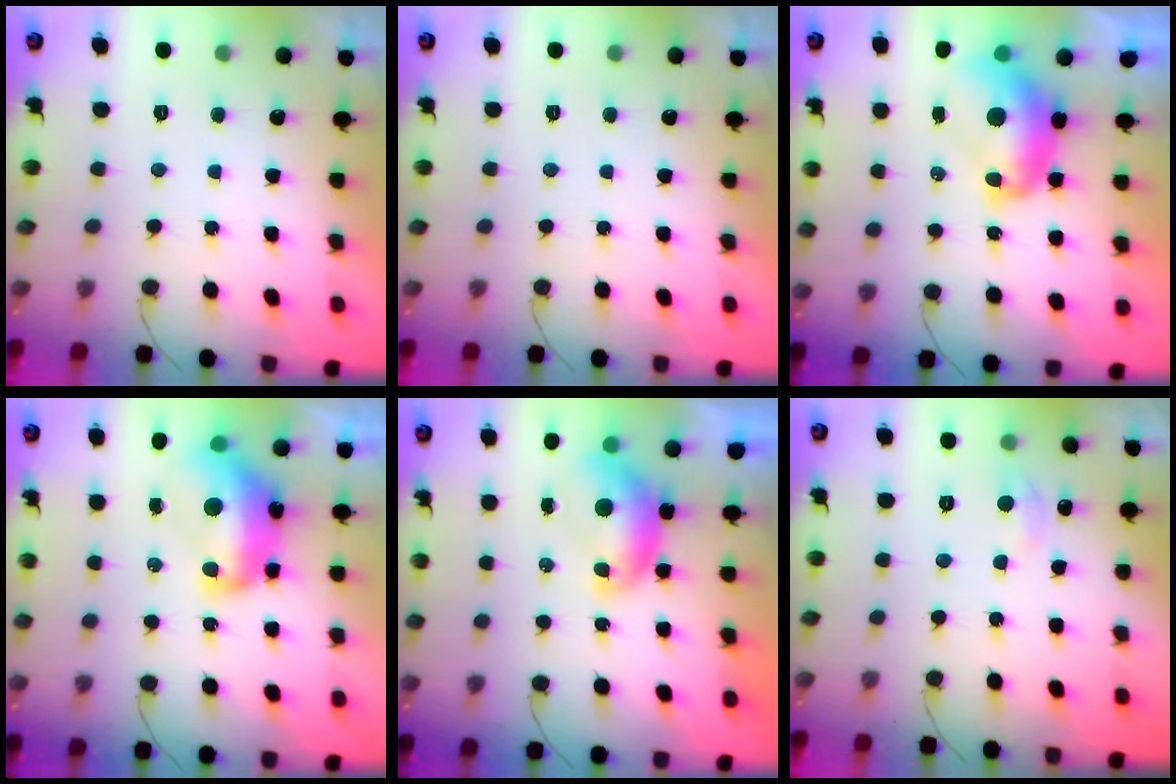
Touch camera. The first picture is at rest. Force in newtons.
{"total": 0.0}
{"total": 10.1, "press": 10.0, "slide": 1.1}
{"total": 14.9, "press": 14.9, "slide": 1.1}
{"total": 8.4, "press": 8.3, "slide": 0.6}
{"total": 4.7, "press": 4.7, "slide": 0.6}